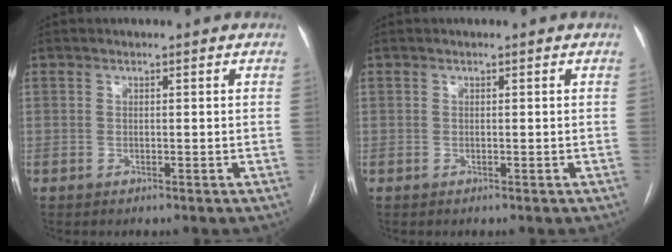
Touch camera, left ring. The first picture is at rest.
{"total": 0.0}